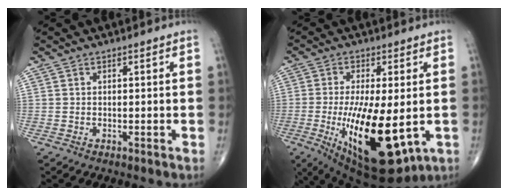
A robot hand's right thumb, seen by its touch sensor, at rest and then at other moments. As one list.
[{"total": 19.2, "force": [-3.6, 7.0, 17.5], "torque": [-0.310, -0.032, -0.035]}]